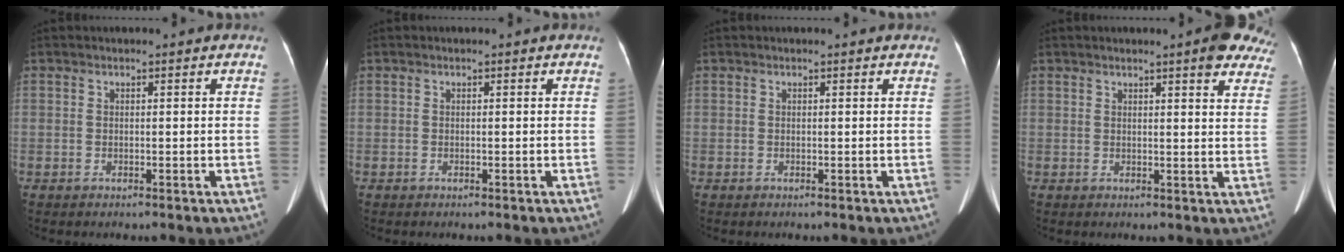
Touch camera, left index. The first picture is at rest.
{"total": 0.0}
{"total": 0.8, "force": [0.8, 0.0, 0.2], "torque": [-0.009, 0.000, 0.003]}
{"total": 7.9, "force": [6.0, 1.3, 5.0], "torque": [-0.041, -0.008, 0.053]}